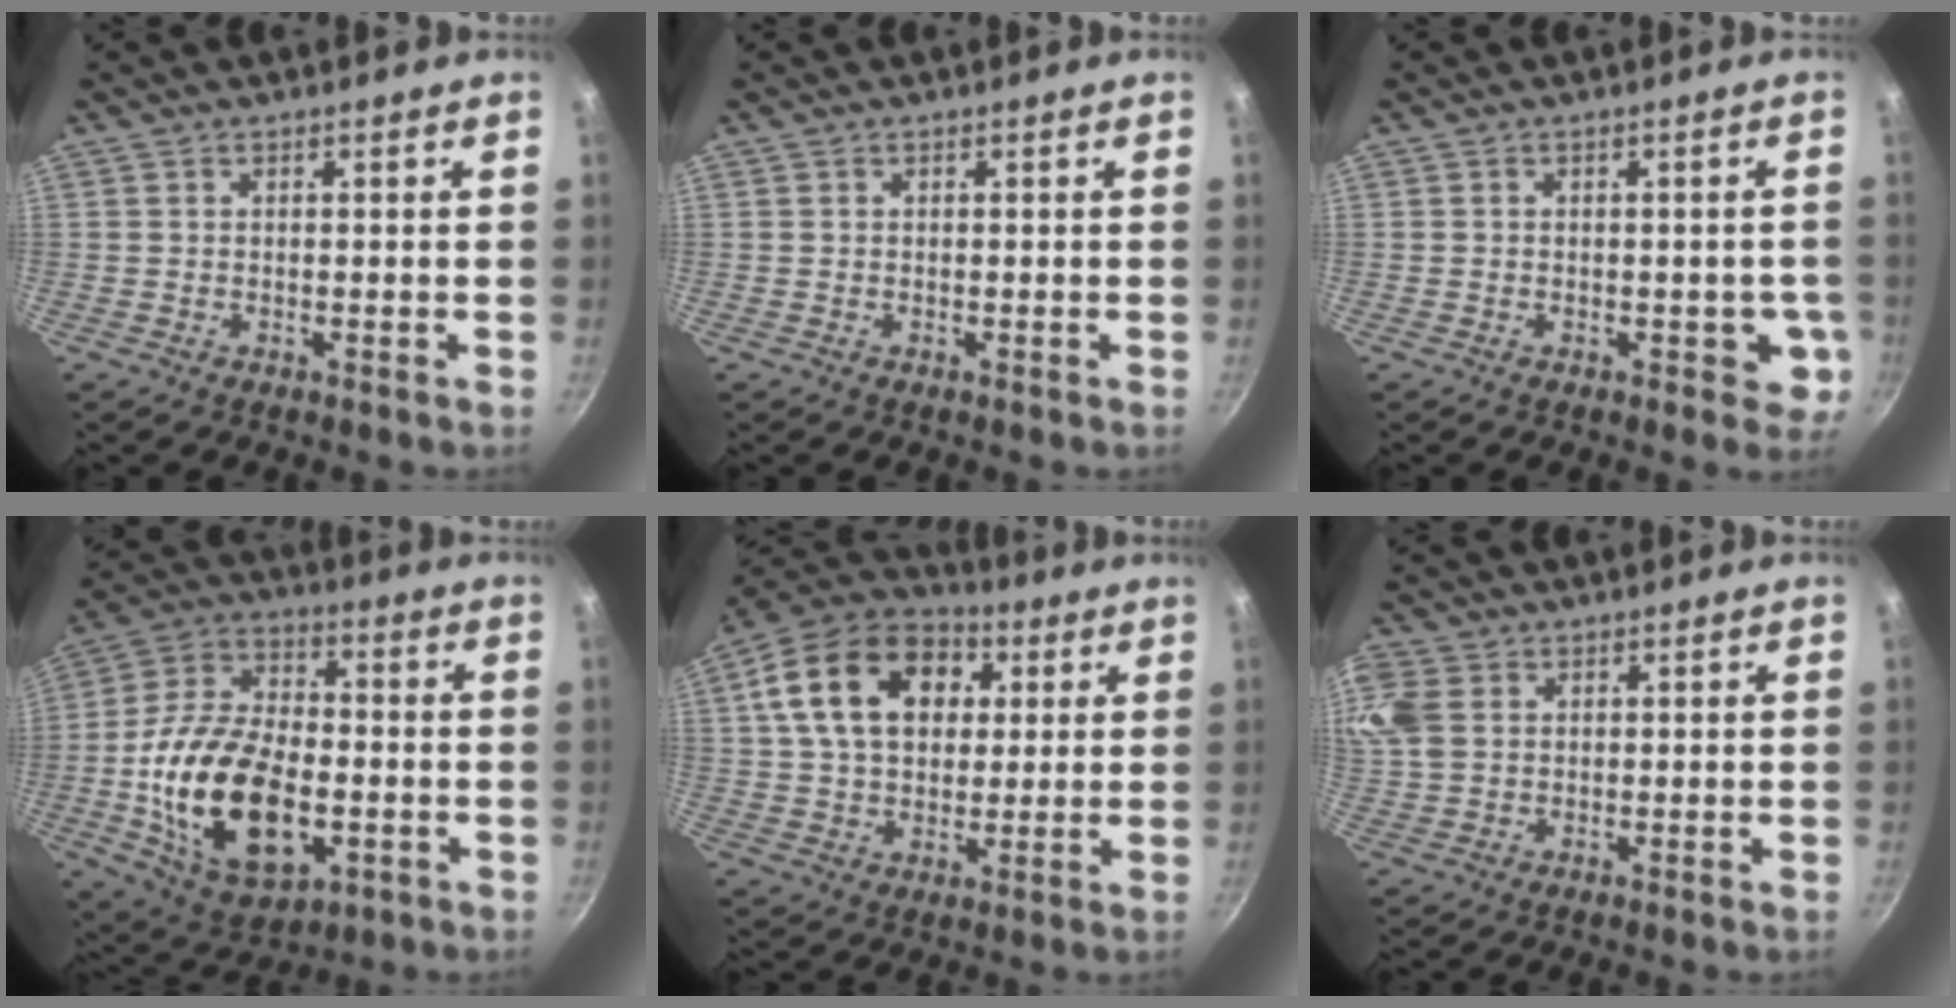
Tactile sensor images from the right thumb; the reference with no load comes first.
{"total": 0.0}
{"total": 4.5, "force": [-0.9, 2.9, 3.2], "torque": [-0.006, -0.001, -0.015]}
{"total": 23.4, "force": [-4.4, 13.8, 18.4], "torque": [-0.323, 0.024, -0.069]}
{"total": 18.7, "force": [5.0, 13.1, 12.3], "torque": [-0.194, 0.017, 0.072]}
{"total": 8.5, "force": [2.0, 6.3, 5.3], "torque": [-0.126, 0.013, 0.036]}